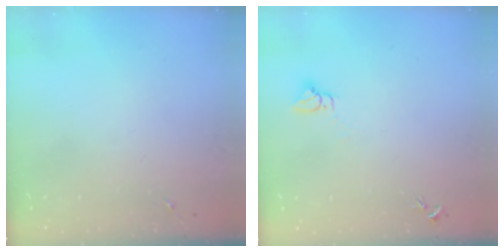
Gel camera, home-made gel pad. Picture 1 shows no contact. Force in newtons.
{"total": 3.0, "press": 3.0, "slide": 0.1}